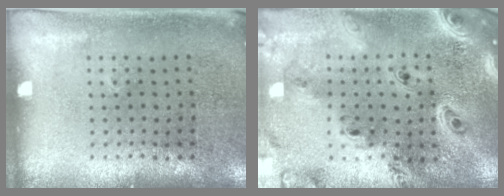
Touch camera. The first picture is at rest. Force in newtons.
{"total": 4.0, "press": 3.1, "slide": 2.6}